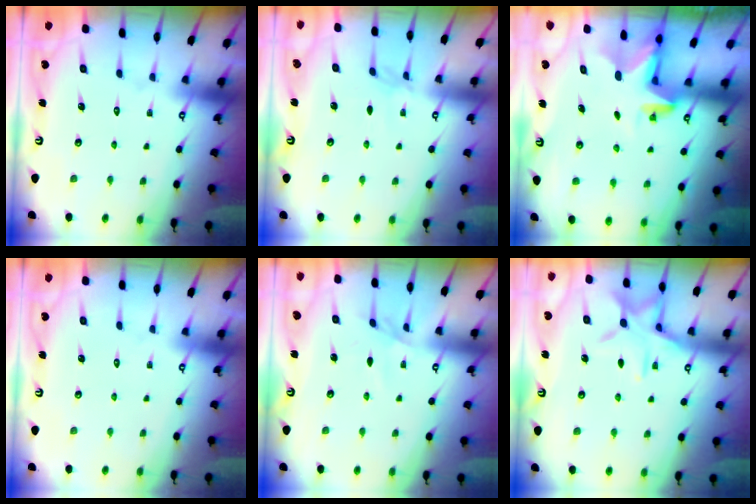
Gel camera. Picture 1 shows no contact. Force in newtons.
{"total": 2.1, "press": 2.0, "slide": 0.5}
{"total": 3.0, "press": 3.0, "slide": 0.2}
{"total": 0.0}
{"total": 2.9, "press": 2.9, "slide": 0.5}
{"total": 10.8, "press": 10.8, "slide": 0.6}